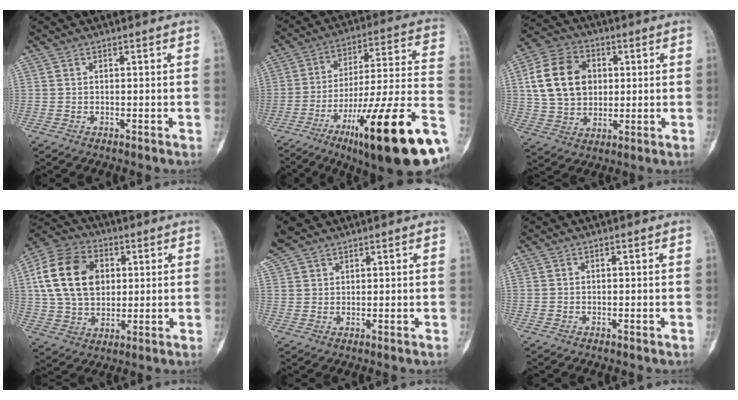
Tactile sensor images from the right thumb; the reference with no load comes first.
{"total": 28.8, "force": [-12.6, 5.4, 25.3], "torque": [-0.331, 0.048, -0.189]}
{"total": 15.0, "force": [2.9, 11.3, 9.4], "torque": [-0.146, 0.007, 0.052]}
{"total": 17.0, "force": [3.8, 12.2, 11.3], "torque": [-0.189, 0.006, 0.066]}
{"total": 5.9, "force": [4.7, 2.4, 2.6], "torque": [-0.058, 0.011, 0.101]}
{"total": 0.0}